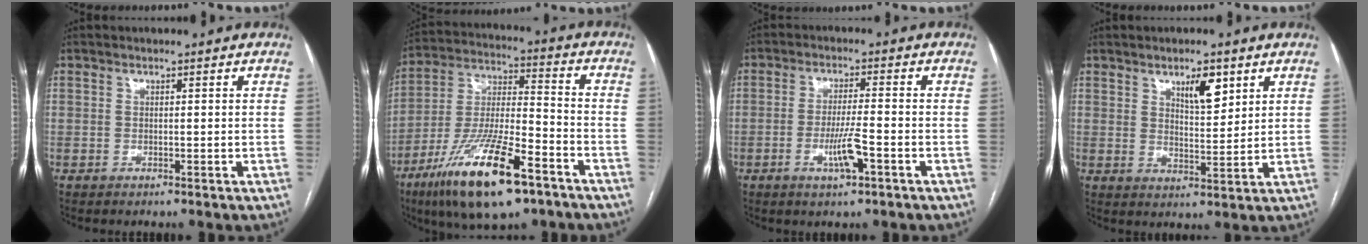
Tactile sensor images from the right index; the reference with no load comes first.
{"total": 19.1, "force": [-11.4, 4.1, 14.8], "torque": [-0.290, -0.029, -0.200]}
{"total": 5.6, "force": [-2.3, 0.5, 5.0], "torque": [-0.096, -0.006, -0.042]}
{"total": 5.7, "force": [3.2, 1.7, 4.3], "torque": [-0.073, -0.002, 0.056]}